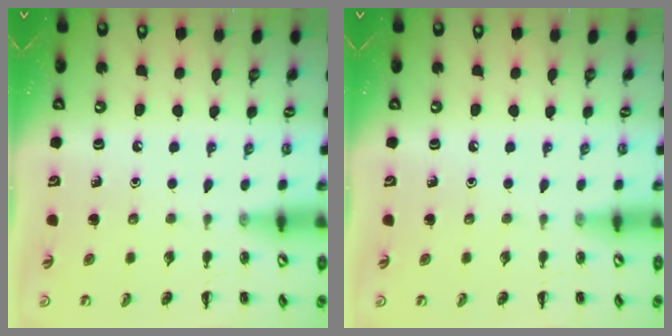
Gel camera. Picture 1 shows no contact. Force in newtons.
{"total": 0.0}